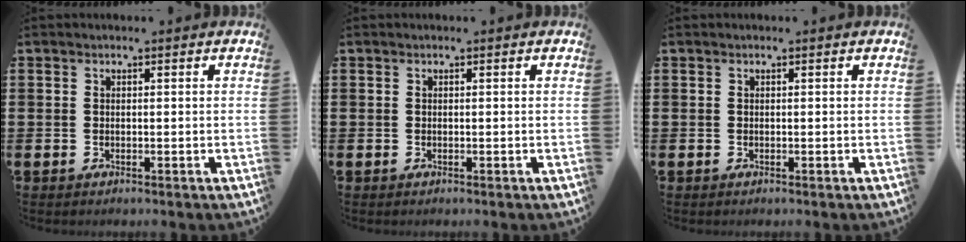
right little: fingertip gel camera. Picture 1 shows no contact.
{"total": 0.0}
{"total": 0.0}